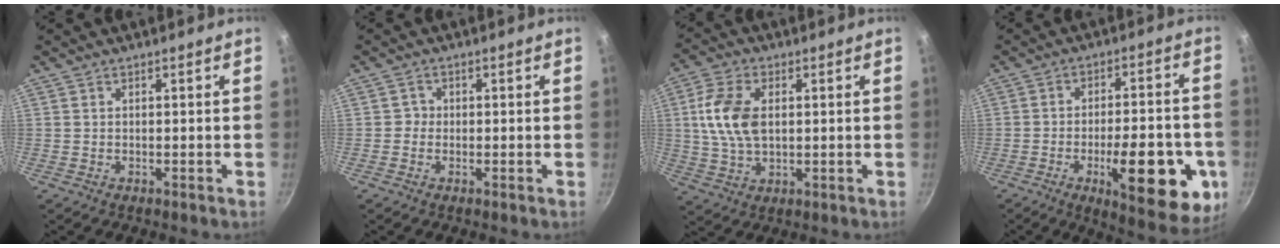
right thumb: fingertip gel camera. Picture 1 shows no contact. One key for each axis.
{"total": 1.4, "fx": -0.4, "fy": 1.3, "fz": 0.2, "tx": 0.008, "ty": 0.004, "tz": -0.010}
{"total": 10.5, "fx": 1.5, "fy": 6.4, "fz": 8.2, "tx": -0.154, "ty": 0.004, "tz": 0.027}
{"total": 19.7, "fx": -6.2, "fy": 7.2, "fz": 17.3, "tx": -0.199, "ty": 0.012, "tz": -0.079}